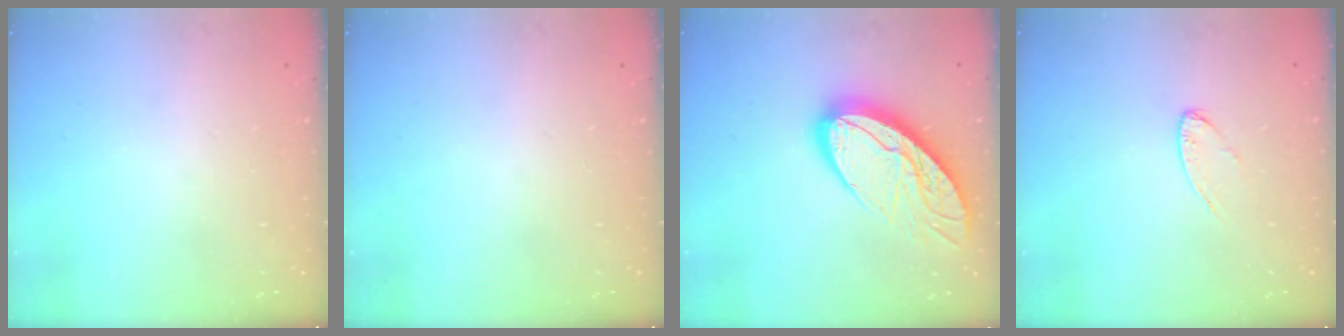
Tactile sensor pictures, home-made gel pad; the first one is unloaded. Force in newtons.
{"total": 0.0}
{"total": 16.0, "press": 15.9, "slide": 1.5}
{"total": 7.1, "press": 7.1, "slide": 0.5}